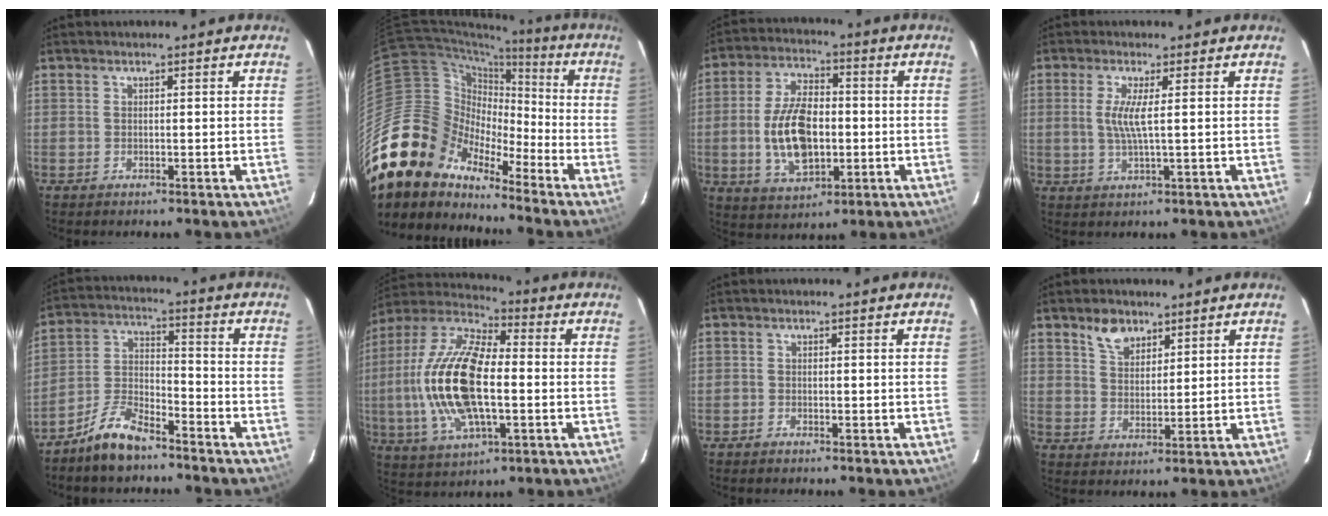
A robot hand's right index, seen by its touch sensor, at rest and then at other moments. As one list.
[{"total": 18.1, "force": [-14.0, 10.1, 5.6], "torque": [-0.117, 0.016, -0.266]}, {"total": 13.6, "force": [-1.7, 7.6, 11.2], "torque": [-0.219, 0.007, -0.022]}, {"total": 4.3, "force": [0.6, 0.1, 4.2], "torque": [-0.088, -0.005, 0.009]}, {"total": 9.0, "force": [-7.1, 3.0, 4.5], "torque": [-0.110, 0.020, -0.141]}, {"total": 20.7, "force": [-1.9, 9.2, 18.5], "torque": [-0.383, 0.003, -0.040]}, {"total": 0.6, "force": [-0.5, 0.2, 0.0], "torque": [-0.003, 0.001, -0.012]}, {"total": 5.3, "force": [3.7, 3.0, 2.3], "torque": [-0.034, 0.006, 0.069]}]